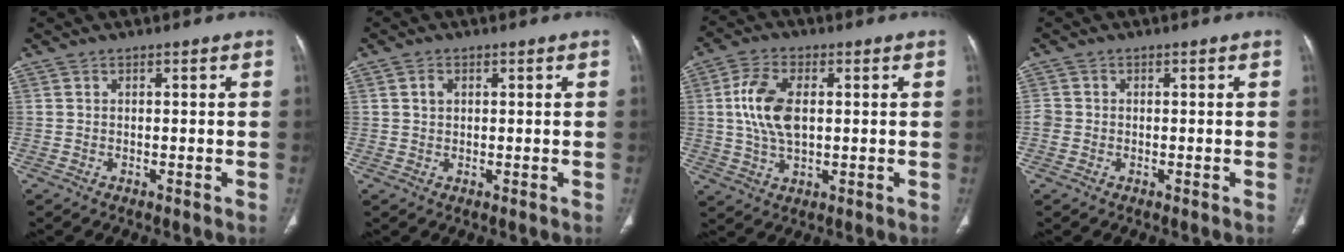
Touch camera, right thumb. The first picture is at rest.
{"total": 1.8, "force": [0.6, 1.4, 1.0], "torque": [-0.016, 0.000, 0.011]}
{"total": 10.0, "force": [1.2, 5.6, 8.2], "torque": [-0.167, 0.001, 0.026]}
{"total": 1.9, "force": [-0.4, 1.8, 0.6], "torque": [-0.005, 0.005, -0.010]}